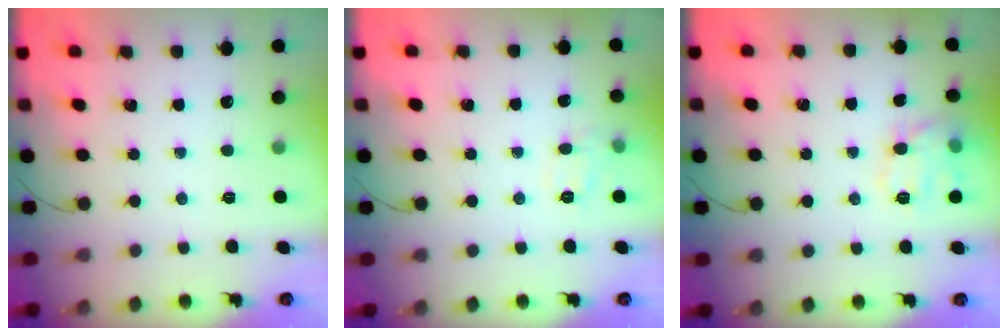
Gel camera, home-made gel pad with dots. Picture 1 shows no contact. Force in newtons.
{"total": 7.3, "press": 7.2, "slide": 1.0}
{"total": 11.3, "press": 11.3, "slide": 0.3}